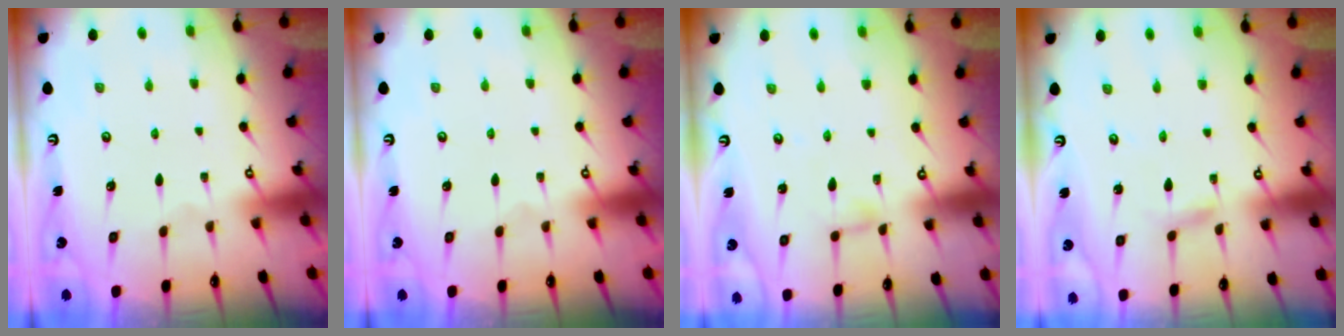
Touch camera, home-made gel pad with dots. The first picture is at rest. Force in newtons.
{"total": 0.0}
{"total": 3.0, "press": 3.0, "slide": 0.3}
{"total": 3.0, "press": 3.0, "slide": 0.3}